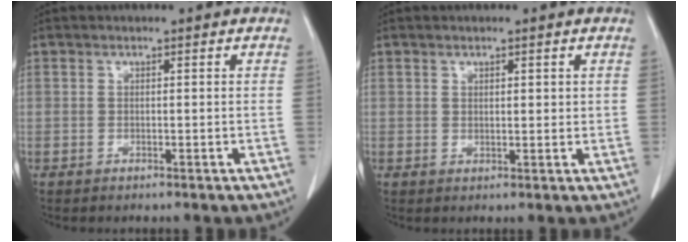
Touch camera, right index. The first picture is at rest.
{"total": 1.9, "force": [0.8, 0.9, 1.4], "torque": [-0.023, -0.004, 0.012]}